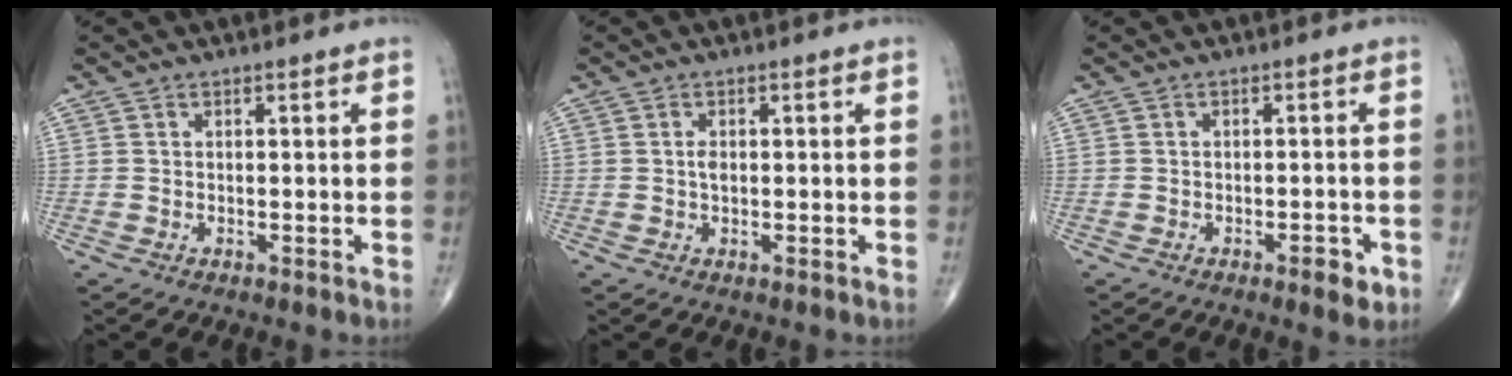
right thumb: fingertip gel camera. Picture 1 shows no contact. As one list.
[{"total": 1.5, "force": [0.1, 0.9, 1.2], "torque": [-0.021, 0.001, -0.001]}, {"total": 3.4, "force": [-1.7, 1.2, 2.7], "torque": [-0.029, 0.004, -0.021]}]